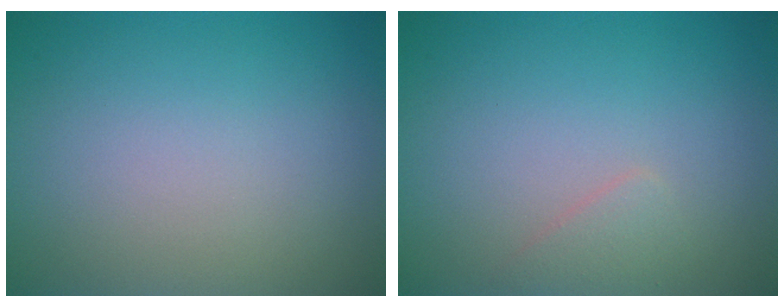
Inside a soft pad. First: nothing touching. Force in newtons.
{"total": 1.1, "press": 1.1, "slide": 0.1}